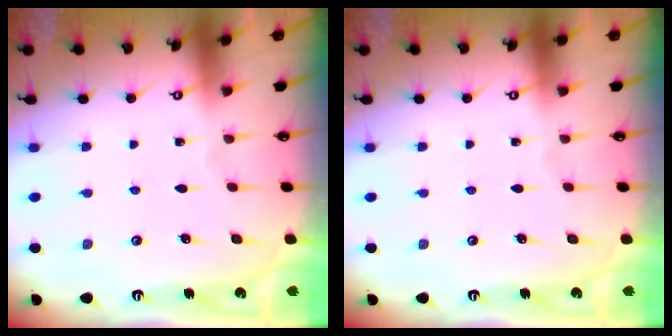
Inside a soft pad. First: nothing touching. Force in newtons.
{"total": 0.0}